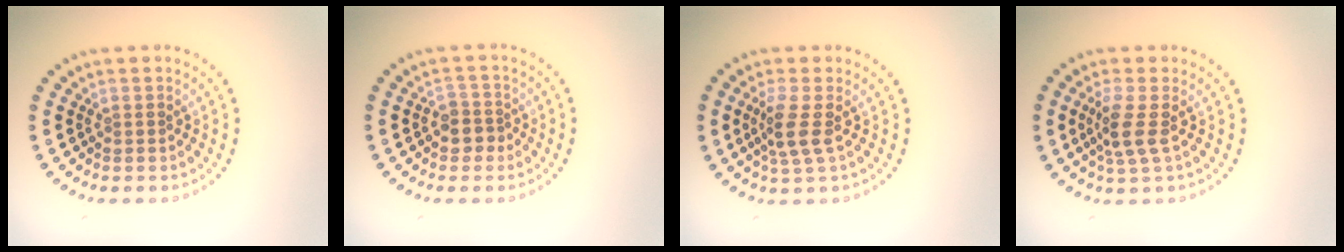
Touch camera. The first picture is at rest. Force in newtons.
{"total": 2.0, "press": 1.7, "slide": 1.0}
{"total": 2.6, "press": 2.0, "slide": 1.7}
{"total": 2.6, "press": 2.1, "slide": 1.5}